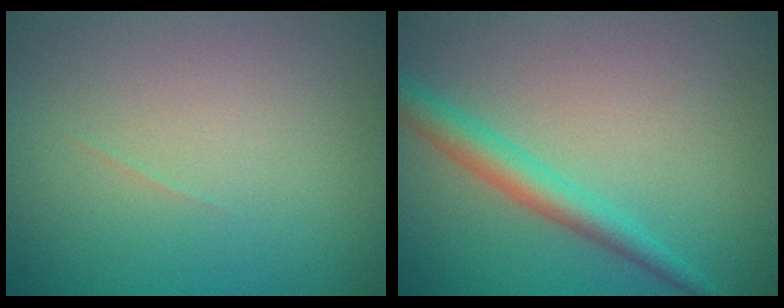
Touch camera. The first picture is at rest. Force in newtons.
{"total": 2.9, "press": 2.9, "slide": 0.1}